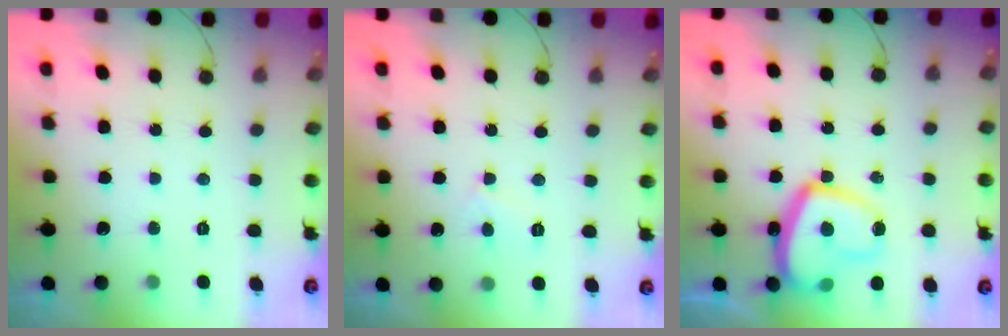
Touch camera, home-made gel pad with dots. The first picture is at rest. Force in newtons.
{"total": 3.9, "press": 3.9, "slide": 0.4}
{"total": 16.3, "press": 16.2, "slide": 1.6}